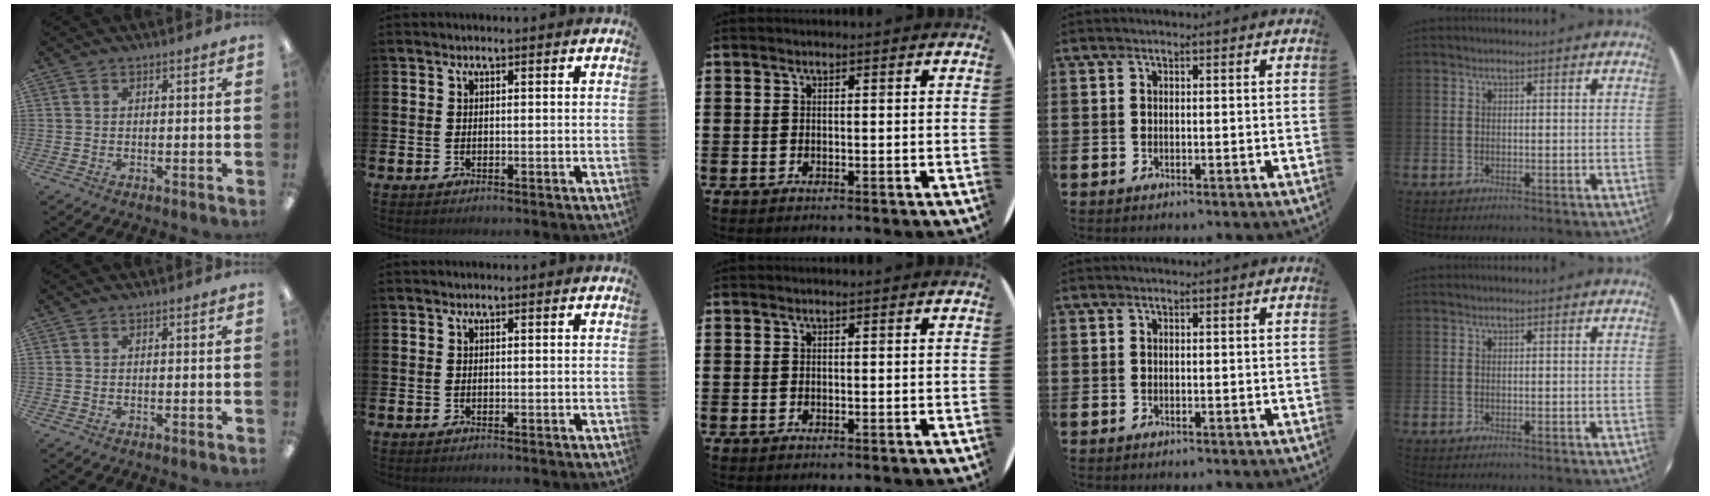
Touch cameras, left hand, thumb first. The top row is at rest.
{}